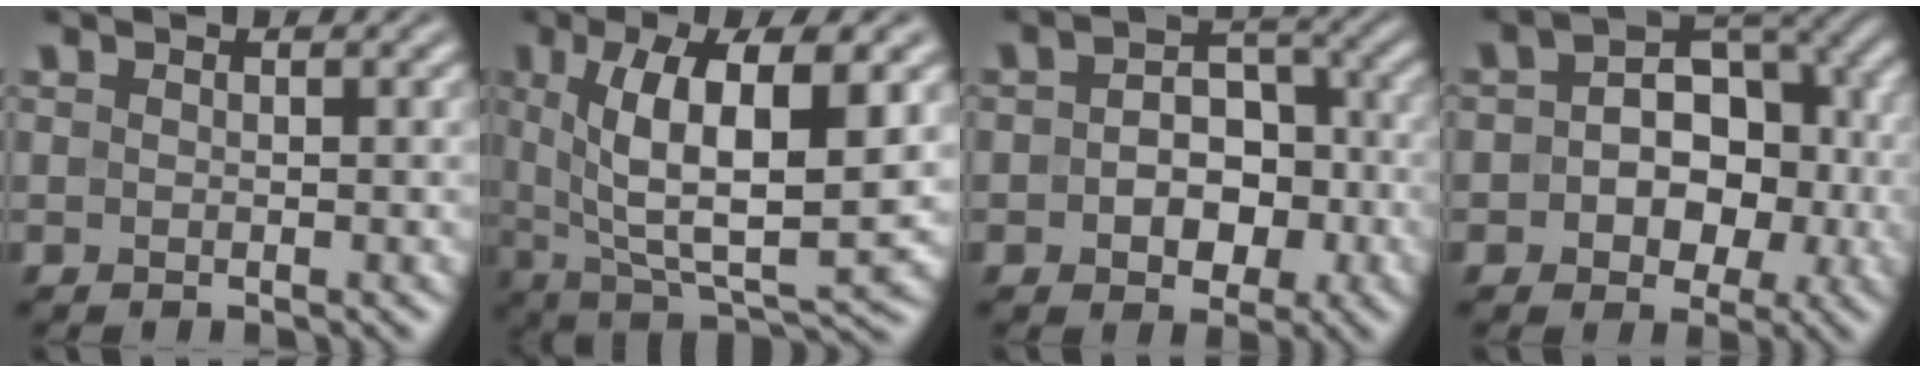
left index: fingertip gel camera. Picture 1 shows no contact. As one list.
[{"total": 10.7, "force": [2.4, 3.6, 9.8], "torque": [-0.165, -0.008, 0.044]}, {"total": 5.8, "force": [-1.0, 4.1, 3.9], "torque": [-0.043, 0.001, -0.020]}, {"total": 7.8, "force": [-0.6, 5.7, 5.4], "torque": [-0.065, 0.002, -0.014]}]